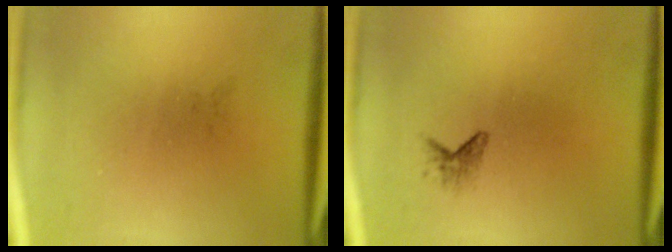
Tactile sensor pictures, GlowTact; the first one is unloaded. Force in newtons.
{"total": 1.0}